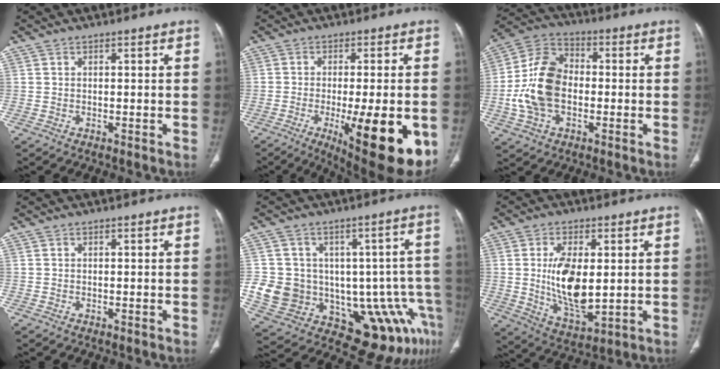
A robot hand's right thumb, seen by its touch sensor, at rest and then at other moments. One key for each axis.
{"total": 18.3, "fx": -5.6, "fy": 5.0, "fz": 16.7, "tx": -0.193, "ty": -0.018, "tz": -0.062}
{"total": 14.1, "fx": -1.7, "fy": 9.6, "fz": 10.3, "tx": -0.195, "ty": 0.029, "tz": -0.036}
{"total": 0.0}
{"total": 20.7, "fx": -5.5, "fy": 14.0, "fz": 14.3, "tx": -0.203, "ty": 0.053, "tz": -0.043}
{"total": 12.7, "fx": 0.9, "fy": 6.2, "fz": 11.1, "tx": -0.193, "ty": -0.022, "tz": 0.028}